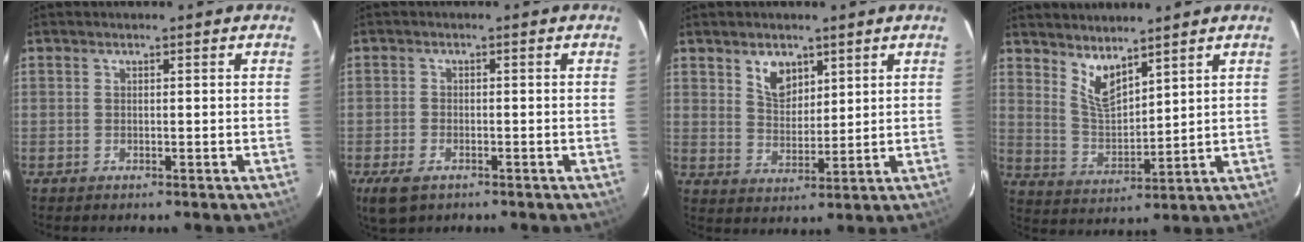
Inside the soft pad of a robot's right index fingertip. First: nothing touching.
{"total": 5.3, "force": [-3.1, 2.9, 3.1], "torque": [-0.078, -0.014, -0.057]}
{"total": 5.9, "force": [3.5, 3.7, 3.1], "torque": [-0.047, 0.004, 0.068]}
{"total": 6.7, "force": [5.0, 2.2, 3.9], "torque": [-0.071, -0.011, 0.105]}